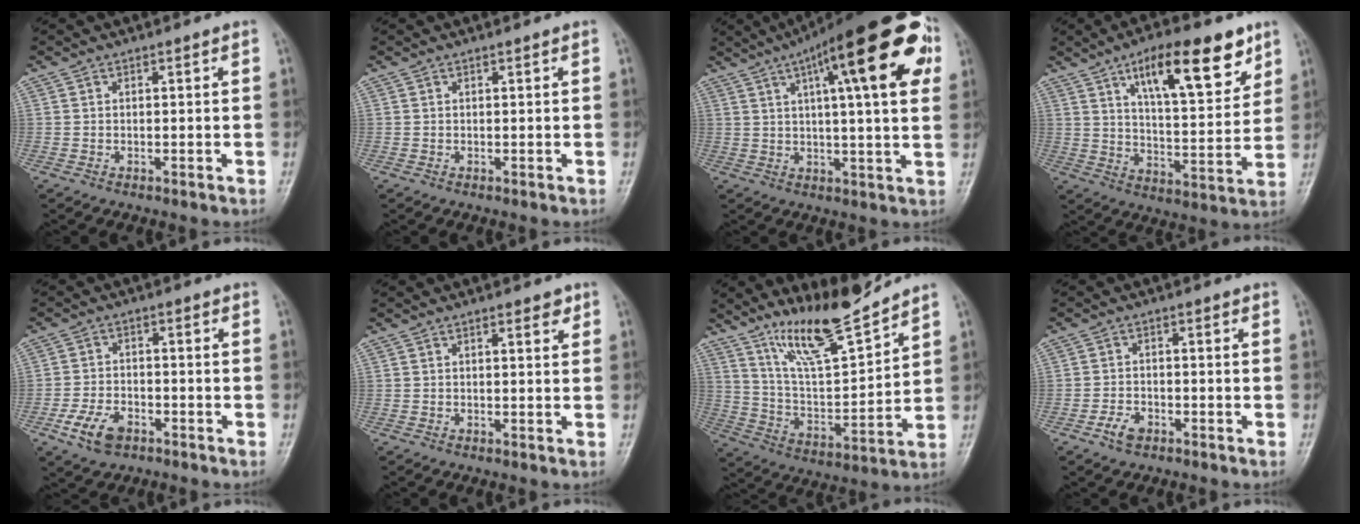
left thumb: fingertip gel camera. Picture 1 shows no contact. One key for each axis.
{"total": 0.0}
{"total": 23.3, "fx": 9.0, "fy": 6.0, "fz": 20.6, "tx": -0.283, "ty": 0.011, "tz": 0.119}
{"total": 17.2, "fx": 9.6, "fy": 6.1, "fz": 12.9, "tx": -0.163, "ty": -0.043, "tz": 0.152}
{"total": 6.8, "fx": -3.6, "fy": 4.1, "fz": 4.0, "tx": -0.074, "ty": 0.015, "tz": -0.068}
{"total": 2.1, "fx": 1.1, "fy": 0.8, "fz": 1.6, "tx": -0.015, "ty": -0.002, "tz": 0.012}
{"total": 13.7, "fx": 11.5, "fy": 2.0, "fz": 7.3, "tx": -0.113, "ty": -0.077, "tz": 0.217}
{"total": 3.4, "fx": -2.1, "fy": 2.0, "fz": 1.7, "tx": -0.029, "ty": 0.012, "tz": -0.039}